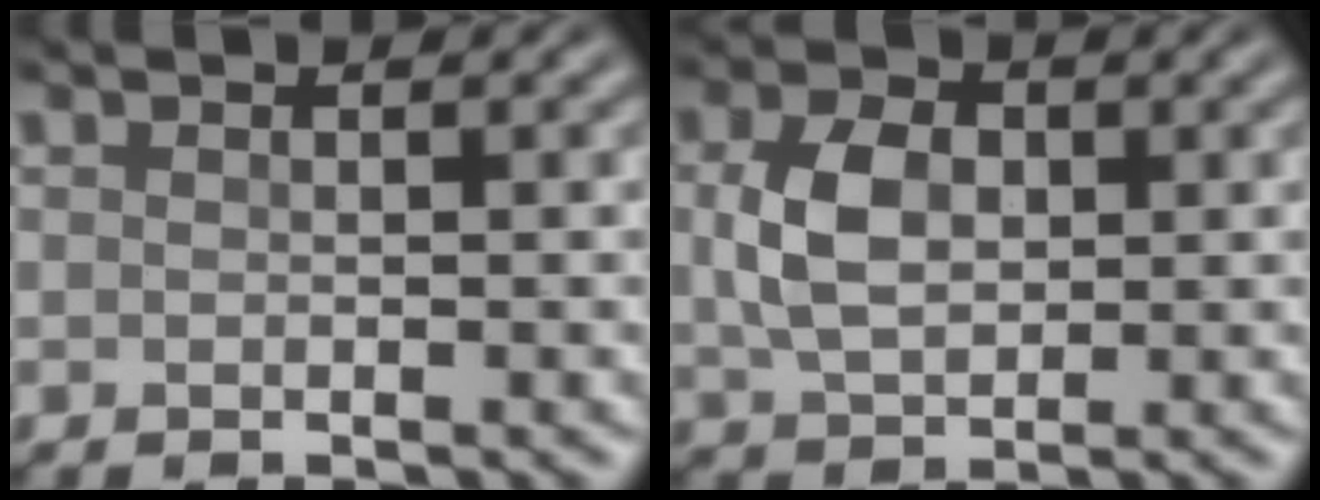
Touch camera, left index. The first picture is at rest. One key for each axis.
{"total": 4.7, "fx": 0.6, "fy": 3.2, "fz": 3.4, "tx": -0.077, "ty": 0.002, "tz": 0.010}